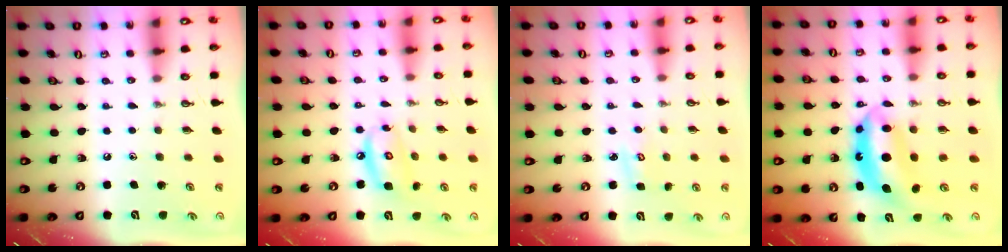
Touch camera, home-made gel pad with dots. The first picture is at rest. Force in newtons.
{"total": 8.8, "press": 8.7, "slide": 0.7}
{"total": 2.5, "press": 2.5, "slide": 0.3}
{"total": 8.0, "press": 8.0, "slide": 0.6}